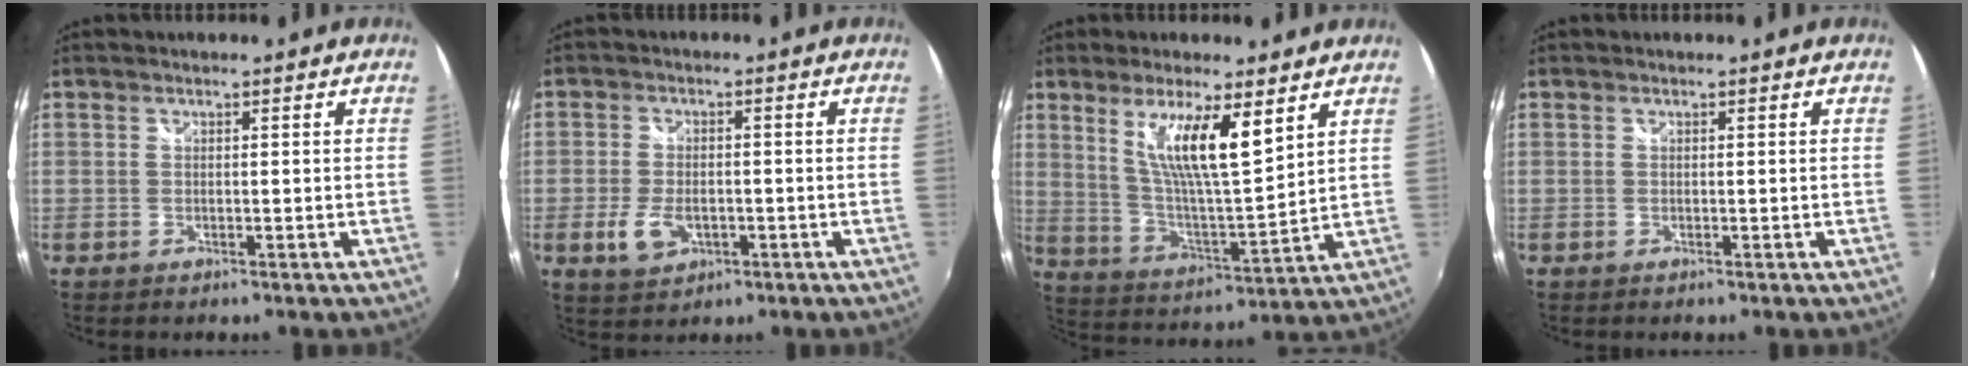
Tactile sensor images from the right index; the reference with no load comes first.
{"total": 6.4, "force": [-2.2, 4.0, 4.6], "torque": [-0.107, -0.008, -0.035]}
{"total": 12.5, "force": [6.5, 1.8, 10.5], "torque": [-0.188, -0.012, 0.126]}
{"total": 0.0}